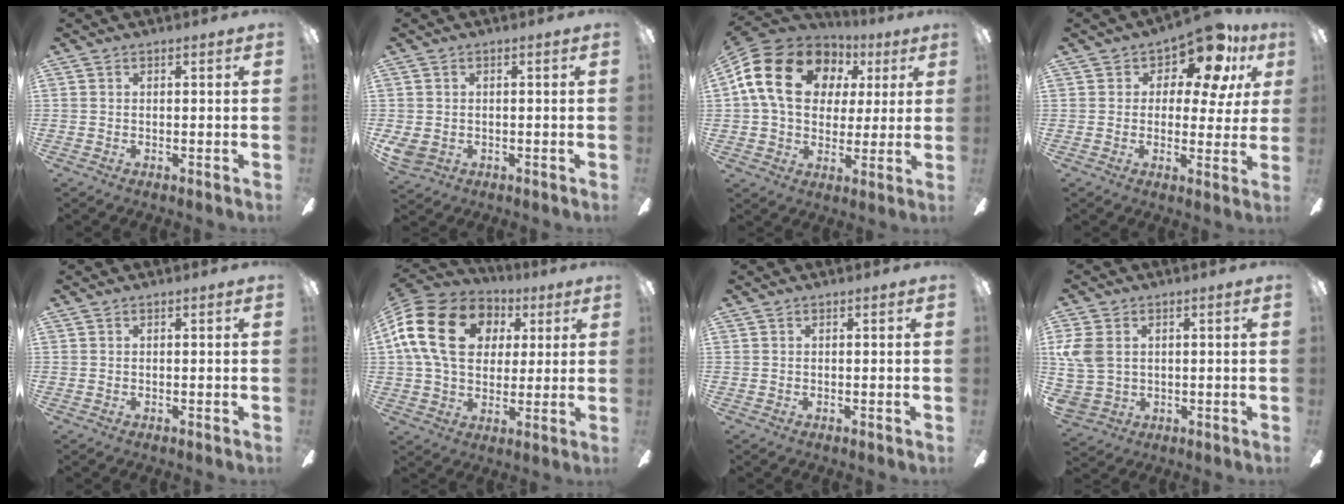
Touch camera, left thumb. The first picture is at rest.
{"total": 3.4, "force": [-0.9, 2.7, 1.8], "torque": [-0.050, 0.000, -0.021]}
{"total": 19.1, "force": [6.0, 14.6, 10.8], "torque": [-0.195, 0.005, 0.113]}
{"total": 11.3, "force": [7.1, 5.3, 7.0], "torque": [-0.107, -0.050, 0.124]}
{"total": 0.0}
{"total": 20.5, "force": [5.1, 15.5, 12.4], "torque": [-0.244, 0.009, 0.091]}
{"total": 0.0}
{"total": 9.2, "force": [1.9, 7.2, 5.5], "torque": [-0.139, 0.011, 0.040]}